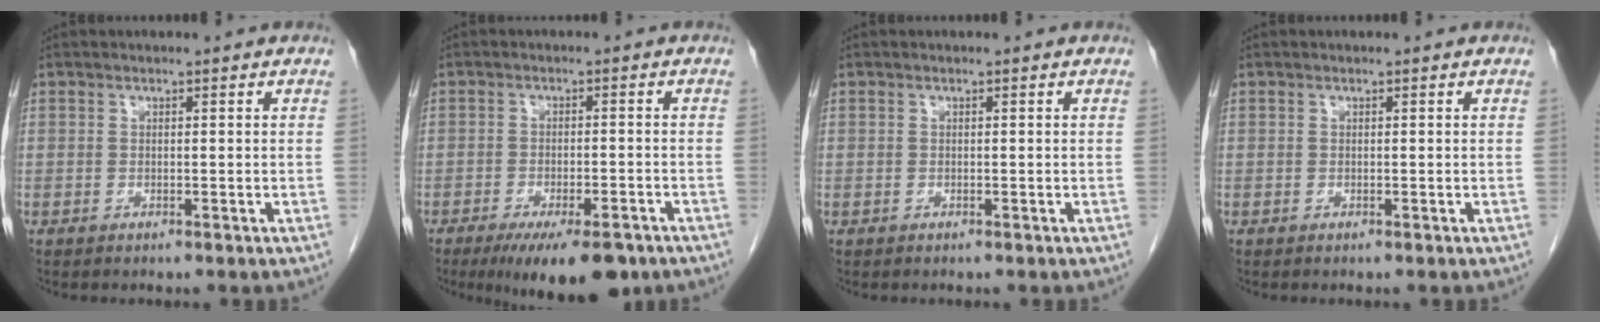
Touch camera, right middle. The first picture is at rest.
{"total": 10.8, "force": [-7.7, 3.0, 7.0], "torque": [-0.097, -0.013, -0.113]}
{"total": 0.0}
{"total": 0.0}